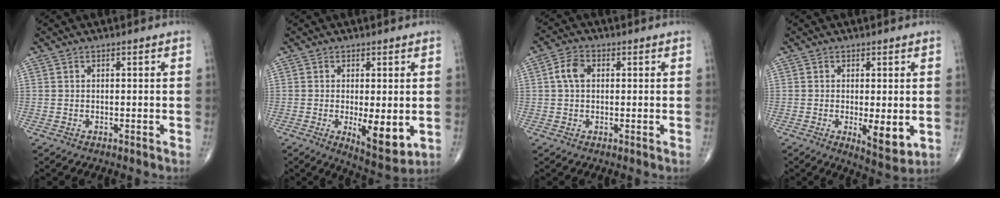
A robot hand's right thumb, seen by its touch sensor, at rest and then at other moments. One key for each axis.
{"total": 8.3, "fx": -1.2, "fy": 2.9, "fz": 7.6, "tx": -0.106, "ty": -0.024, "tz": -0.010}
{"total": 4.2, "fx": 0.6, "fy": 2.9, "fz": 3.0, "tx": -0.060, "ty": 0.011, "tz": 0.007}
{"total": 6.4, "fx": -0.9, "fy": 2.2, "fz": 6.0, "tx": -0.085, "ty": -0.019, "tz": -0.008}